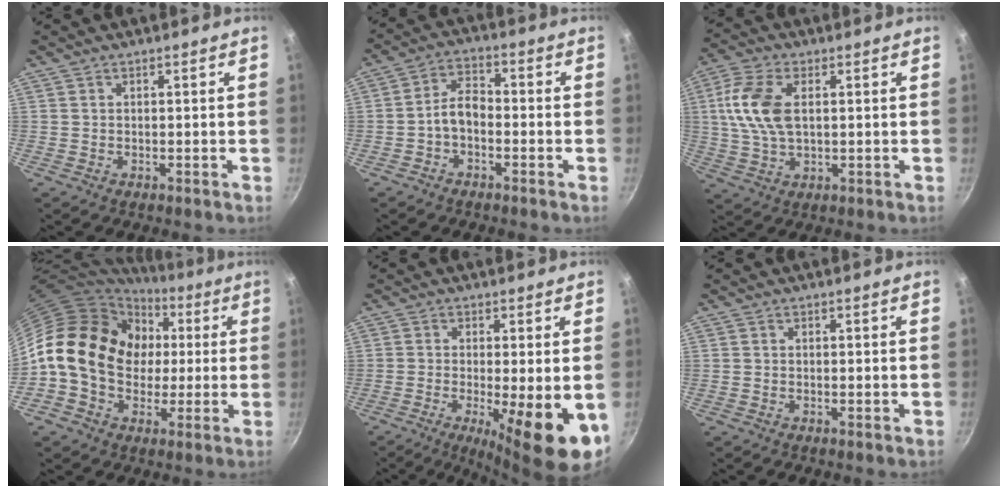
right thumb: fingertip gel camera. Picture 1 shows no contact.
{"total": 5.3, "force": [-1.9, 3.3, 3.8], "torque": [-0.059, 0.033, -0.041]}
{"total": 10.9, "force": [1.9, 6.1, 8.8], "torque": [-0.178, 0.008, 0.032]}
{"total": 19.9, "force": [2.3, 15.4, 12.3], "torque": [-0.182, 0.028, 0.034]}
{"total": 12.6, "force": [-3.6, 2.9, 11.7], "torque": [-0.171, -0.011, -0.047]}
{"total": 0.0}